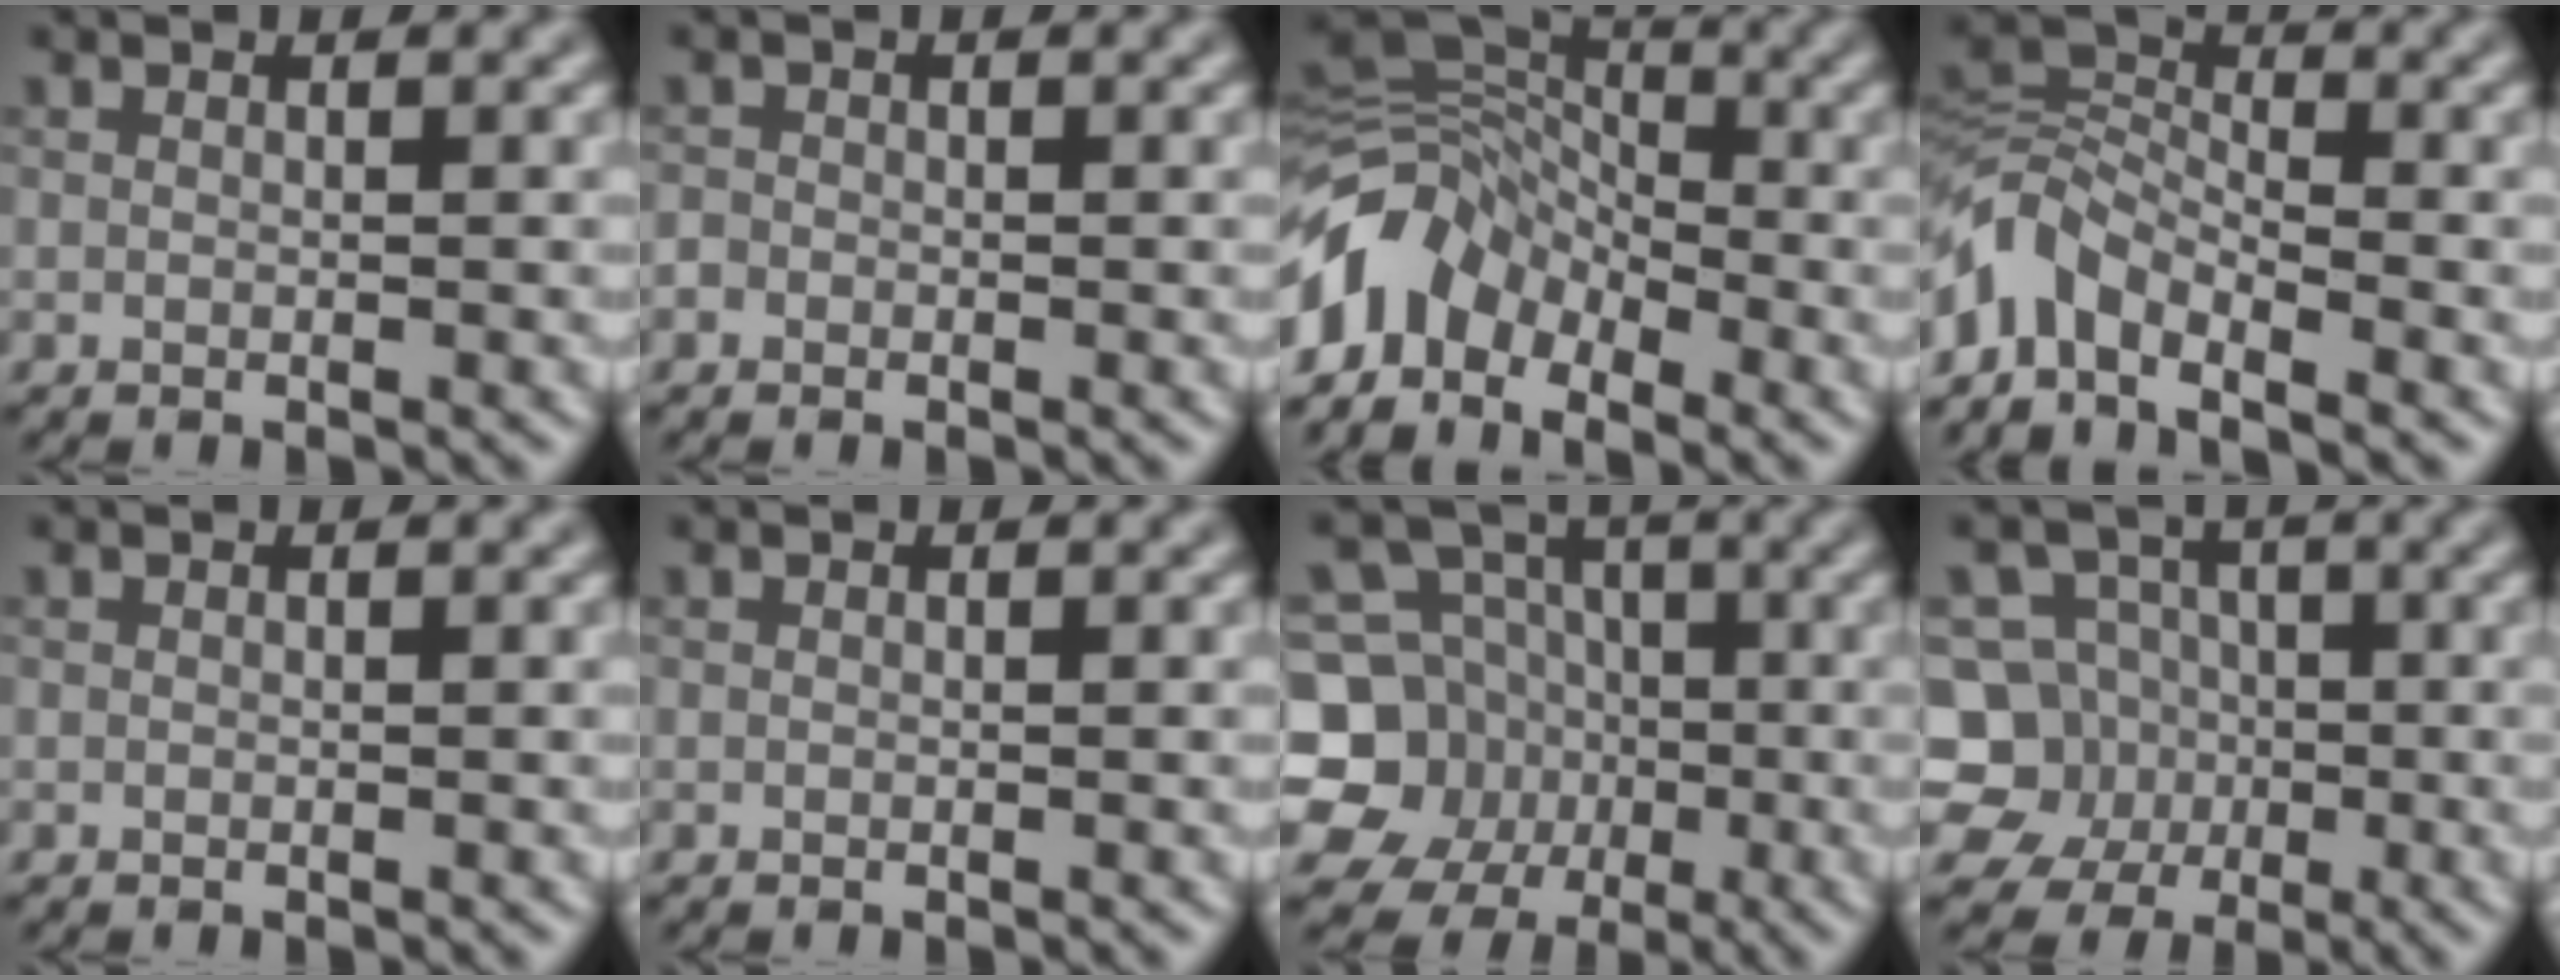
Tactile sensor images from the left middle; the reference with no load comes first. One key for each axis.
{"total": 0.7, "fx": -0.4, "fy": 0.5, "fz": 0.0, "tx": 0.002, "ty": -0.002, "tz": -0.008}
{"total": 7.0, "fx": -4.2, "fy": 4.3, "fz": 3.5, "tx": -0.066, "ty": 0.002, "tz": -0.098}
{"total": 5.3, "fx": -3.4, "fy": 2.7, "fz": 3.0, "tx": -0.052, "ty": 0.005, "tz": -0.084}
{"total": 0.0}
{"total": 0.0}
{"total": 8.8, "fx": -1.7, "fy": 8.1, "fz": 3.1, "tx": -0.060, "ty": -0.006, "tz": -0.061}
{"total": 8.2, "fx": -1.9, "fy": 7.7, "fz": 2.1, "tx": -0.035, "ty": 0.019, "tz": -0.065}